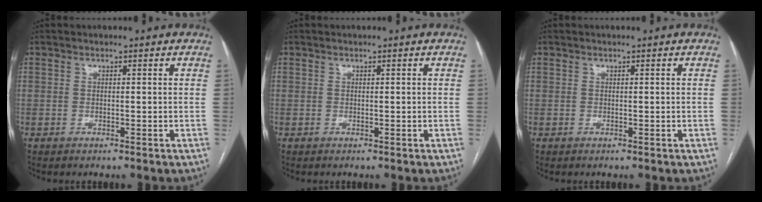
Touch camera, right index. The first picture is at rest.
{"total": 0.0}
{"total": 0.0}